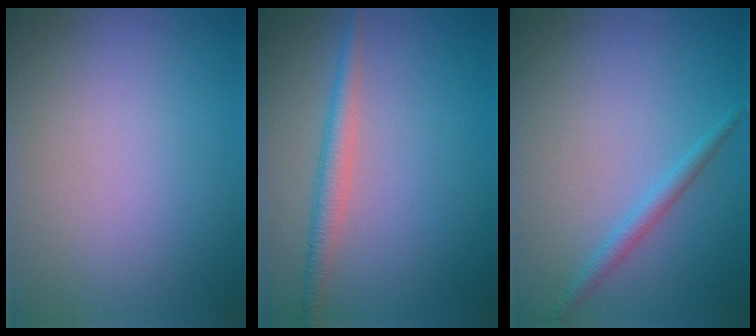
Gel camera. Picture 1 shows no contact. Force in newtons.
{"total": 2.2, "press": 2.2, "slide": 0.0}
{"total": 1.6, "press": 1.6, "slide": 0.1}